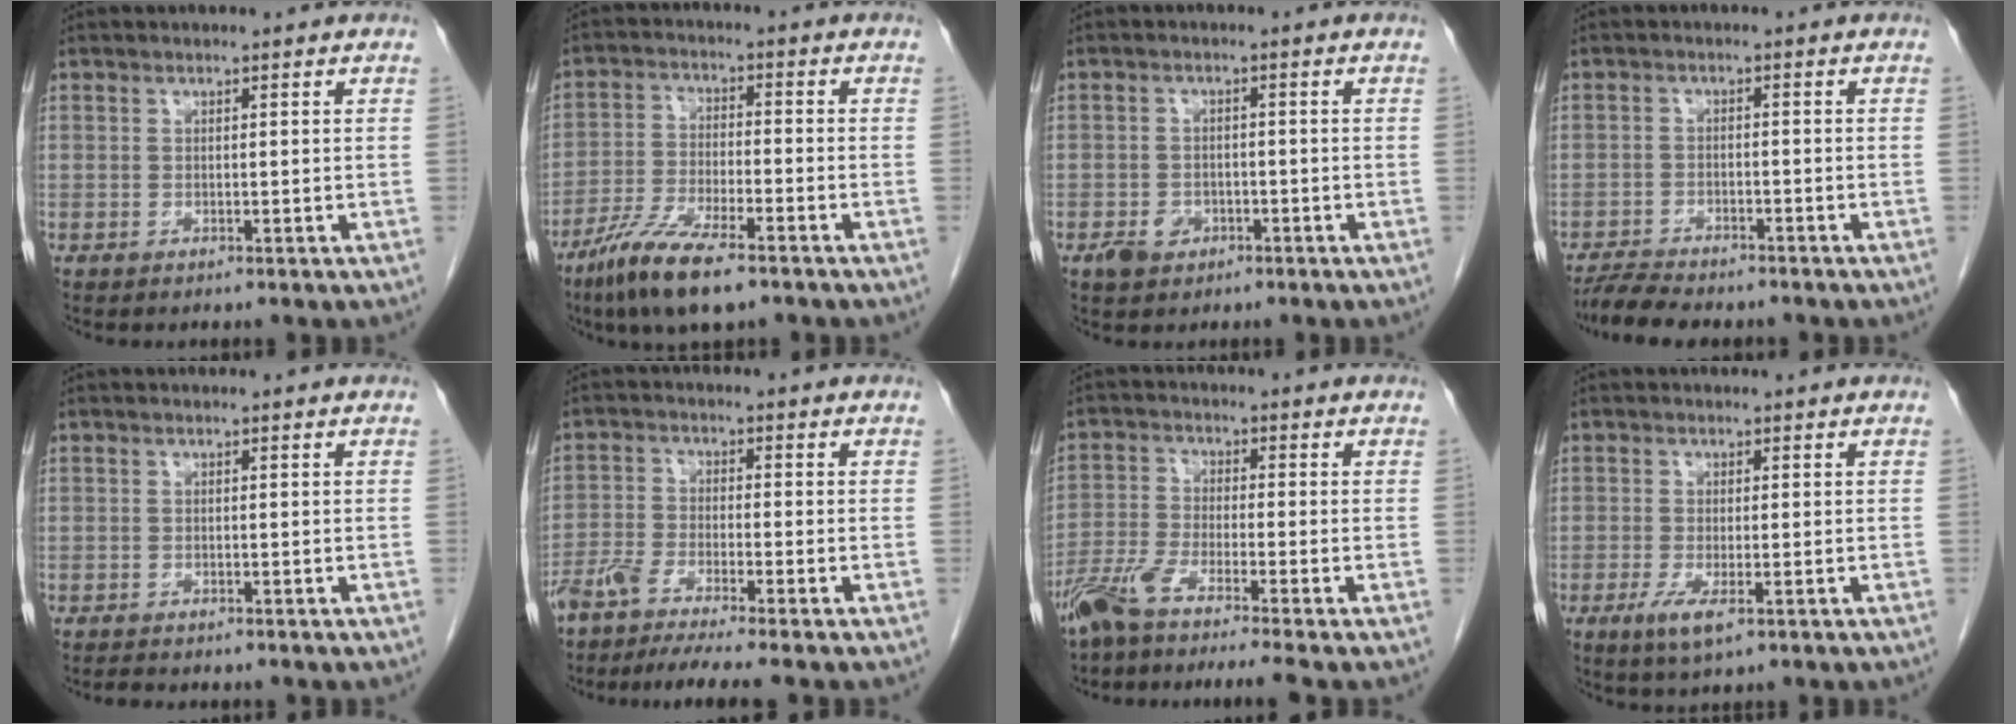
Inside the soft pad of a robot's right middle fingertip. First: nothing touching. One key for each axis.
{"total": 10.3, "fx": -7.1, "fy": 1.8, "fz": 7.2, "tx": -0.146, "ty": -0.025, "tz": -0.130}
{"total": 3.2, "fx": -1.7, "fy": 2.3, "fz": 1.4, "tx": -0.021, "ty": 0.004, "tz": -0.021}
{"total": 6.5, "fx": -5.9, "fy": 1.1, "fz": 2.5, "tx": -0.045, "ty": -0.016, "tz": -0.096}
{"total": 1.1, "fx": -1.1, "fy": 0.1, "fz": 0.3, "tx": -0.019, "ty": -0.007, "tz": -0.017}
{"total": 8.1, "fx": -6.9, "fy": -0.6, "fz": 4.3, "tx": -0.075, "ty": -0.021, "tz": -0.119}
{"total": 8.4, "fx": -6.9, "fy": -1.1, "fz": 4.8, "tx": -0.090, "ty": -0.025, "tz": -0.122}
{"total": 3.6, "fx": -1.7, "fy": 0.8, "fz": 3.1, "tx": -0.065, "ty": -0.011, "tz": -0.026}